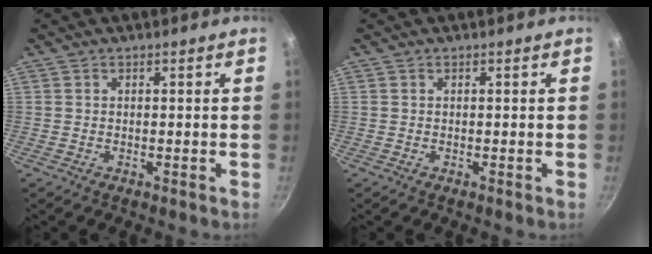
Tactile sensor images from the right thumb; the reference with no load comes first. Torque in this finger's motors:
{"motor_torque": [-0.01, 0.01, -0.01, 0.01, 0.01]}